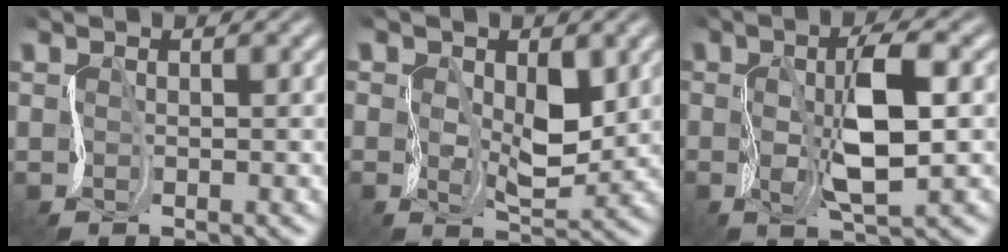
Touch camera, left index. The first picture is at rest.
{"total": 3.3, "force": [0.2, 2.1, 2.6], "torque": [-0.069, -0.012, 0.016]}
{"total": 4.8, "force": [0.0, 1.1, 4.7], "torque": [-0.108, -0.002, 0.003]}